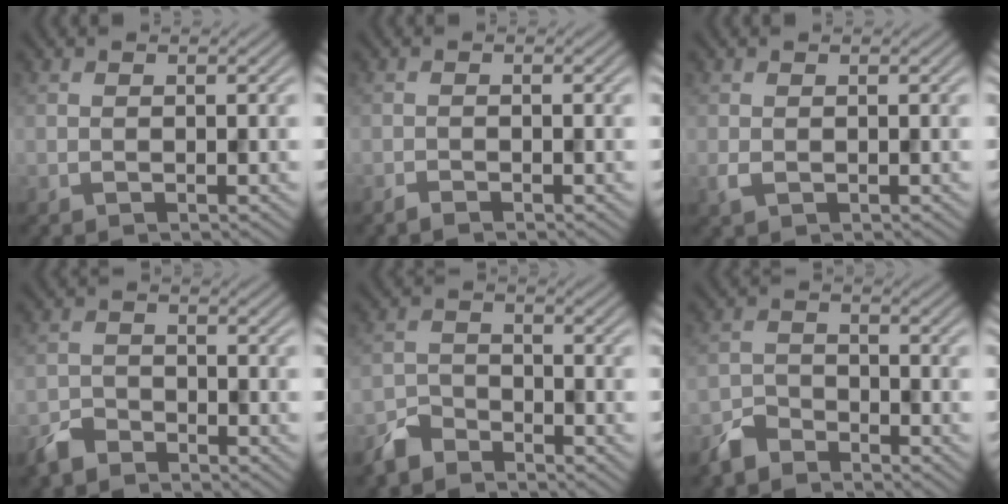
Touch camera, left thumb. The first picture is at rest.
{"total": 1.1, "force": [-1.1, 0.0, 0.4], "torque": [-0.008, -0.001, -0.021]}
{"total": 1.0, "force": [-0.3, 0.6, 0.7], "torque": [-0.023, -0.003, -0.003]}
{"total": 3.1, "force": [-2.7, 1.2, 0.8], "torque": [-0.017, -0.003, -0.064]}
{"total": 3.7, "force": [-3.3, 1.4, 0.8], "torque": [-0.019, -0.001, -0.078]}
{"total": 3.6, "force": [-3.2, 1.4, 0.9], "torque": [-0.021, -0.001, -0.075]}